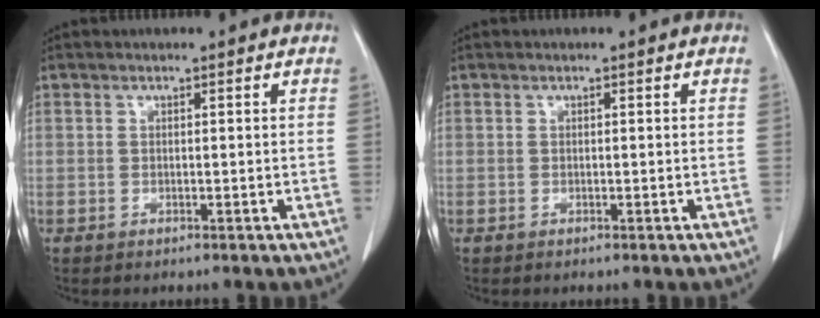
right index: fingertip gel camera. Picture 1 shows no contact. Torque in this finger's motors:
{"motor_torque": [0.13, -0.07, 0.02, 0.01]}